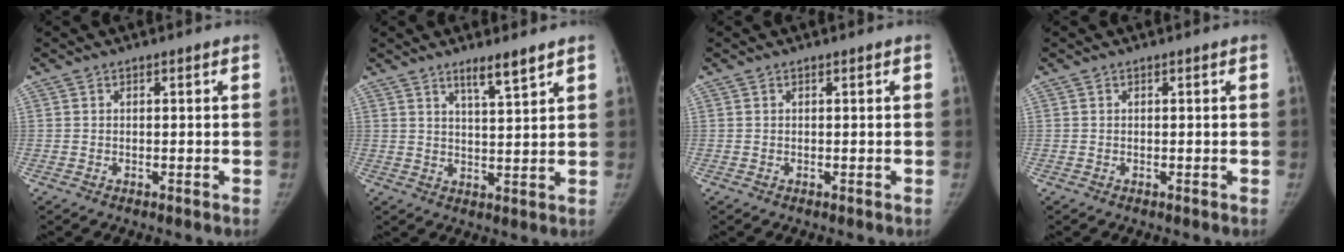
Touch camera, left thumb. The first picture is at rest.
{"total": 4.9, "force": [3.6, 0.2, 3.3], "torque": [-0.049, -0.030, 0.061]}
{"total": 0.0}
{"total": 0.0}